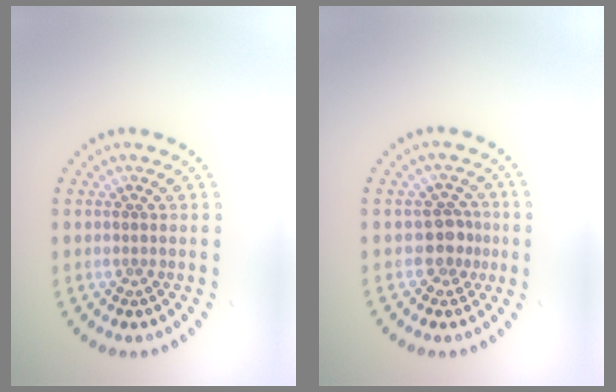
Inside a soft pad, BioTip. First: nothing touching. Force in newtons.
{"total": 2.2, "press": 1.9, "slide": 1.2}